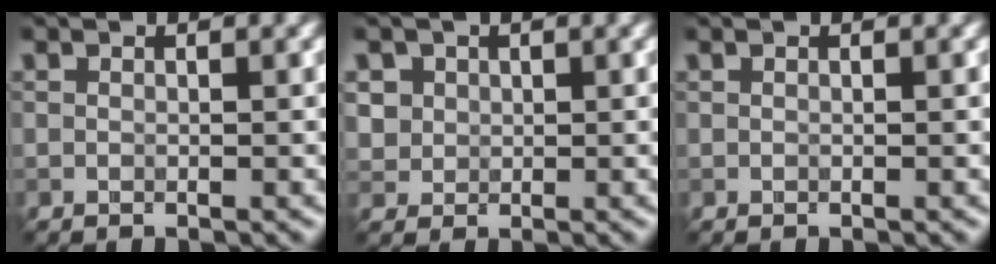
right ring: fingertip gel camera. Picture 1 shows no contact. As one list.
[{"total": 3.2, "force": [1.3, 2.7, 1.1], "torque": [-0.024, 0.009, 0.027]}, {"total": 0.0}]